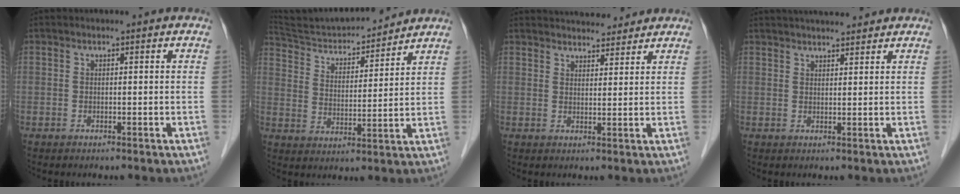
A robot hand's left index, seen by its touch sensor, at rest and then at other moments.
{"total": 15.6, "force": [14.9, 2.1, 4.3], "torque": [-0.075, 0.016, 0.247]}
{"total": 8.7, "force": [8.2, 2.2, 1.9], "torque": [-0.017, 0.015, 0.110]}
{"total": 8.1, "force": [7.3, 1.5, 3.1], "torque": [-0.045, 0.027, 0.105]}